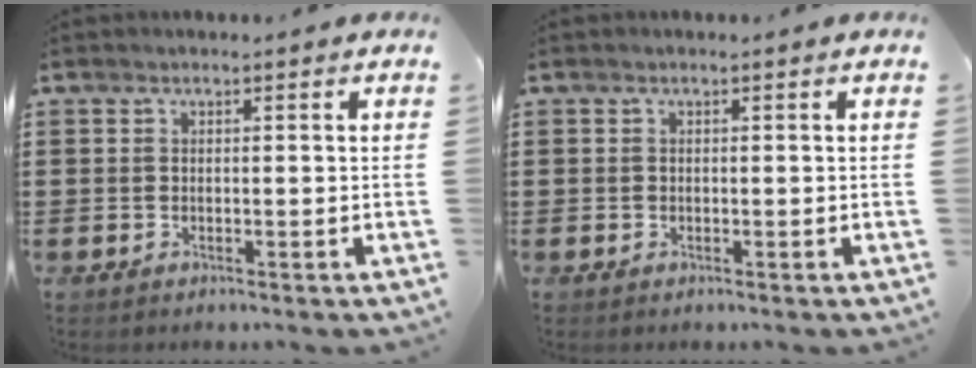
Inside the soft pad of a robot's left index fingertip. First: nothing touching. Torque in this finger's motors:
{"motor_torque": [0.01, 0.01, 0.00, 0.01]}